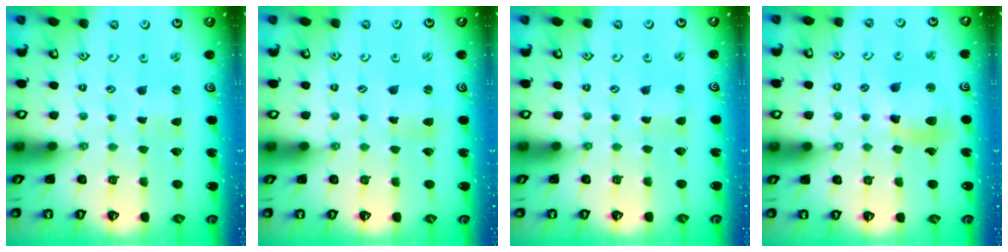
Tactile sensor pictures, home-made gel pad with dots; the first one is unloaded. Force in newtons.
{"total": 0.7, "press": 0.7, "slide": 0.1}
{"total": 0.7, "press": 0.7, "slide": 0.1}
{"total": 12.3, "press": 12.1, "slide": 2.3}